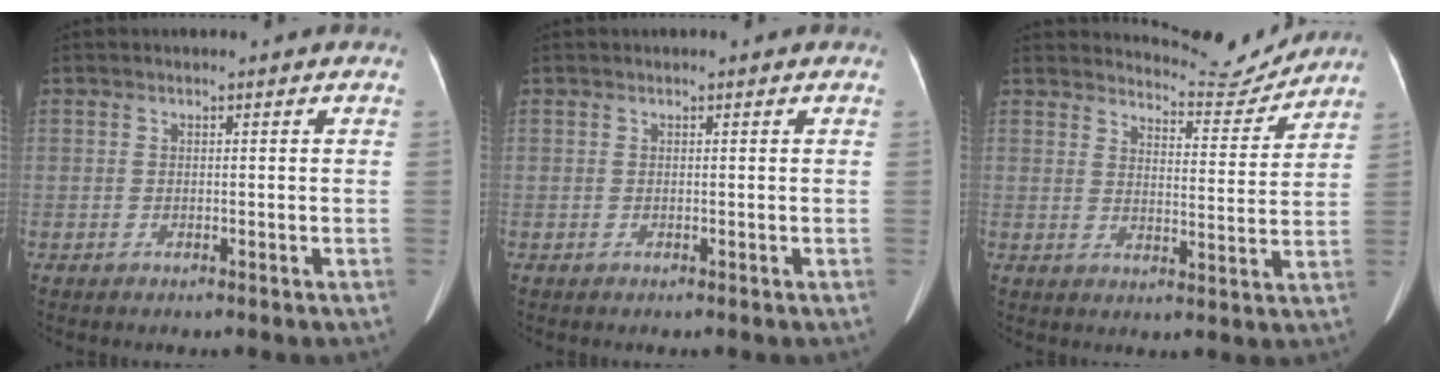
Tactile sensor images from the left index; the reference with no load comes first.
{"total": 0.0}
{"total": 7.7, "force": [7.7, 0.4, -0.5], "torque": [0.001, -0.018, 0.105]}